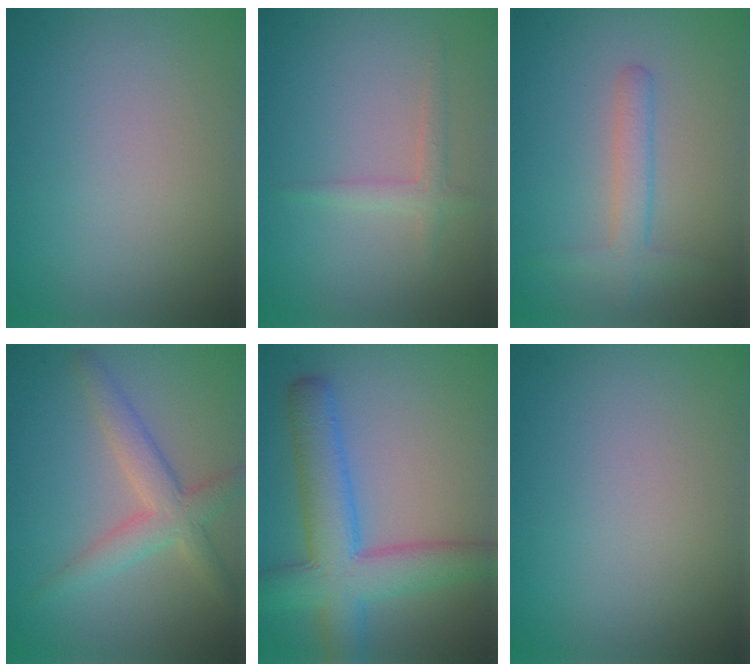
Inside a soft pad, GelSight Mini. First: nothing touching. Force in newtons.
{"total": 1.5, "press": 1.5, "slide": 0.0}
{"total": 2.2, "press": 2.2, "slide": 0.1}
{"total": 3.8, "press": 3.8, "slide": 0.3}
{"total": 7.3, "press": 7.2, "slide": 0.3}
{"total": 0.0}